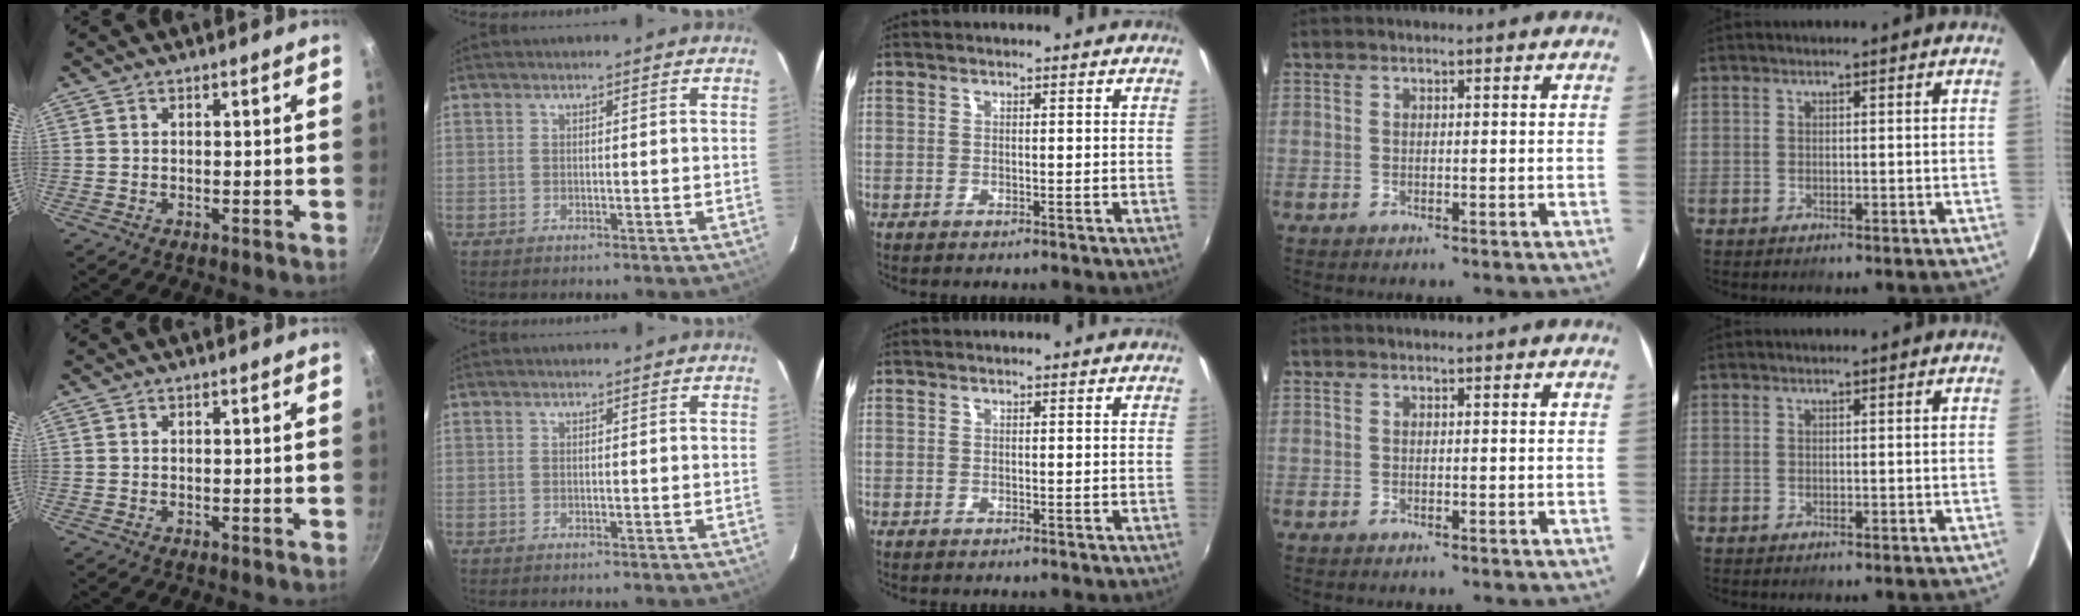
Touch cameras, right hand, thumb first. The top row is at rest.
{}